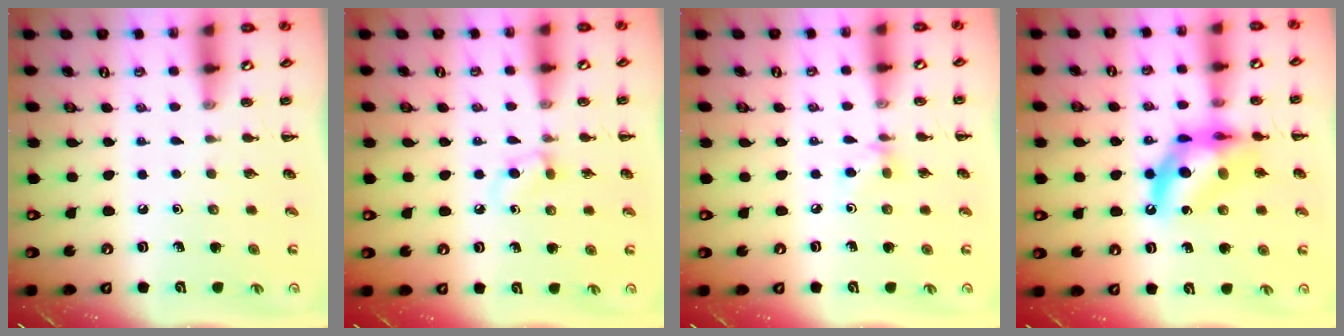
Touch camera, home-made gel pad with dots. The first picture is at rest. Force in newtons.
{"total": 4.3, "press": 3.9, "slide": 1.8}
{"total": 4.4, "press": 4.1, "slide": 1.7}
{"total": 13.4, "press": 12.9, "slide": 3.4}